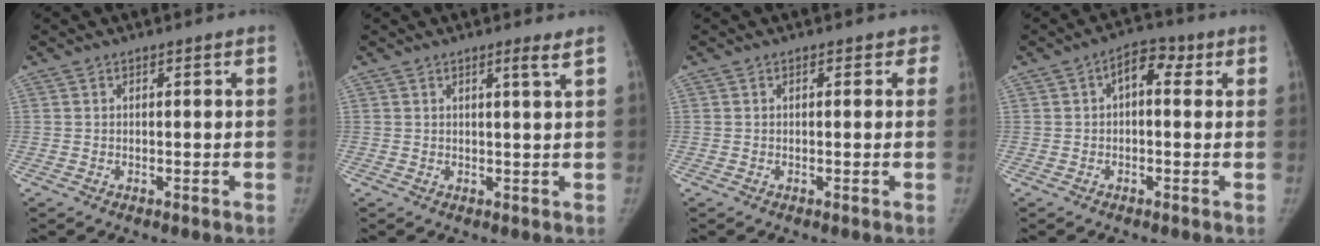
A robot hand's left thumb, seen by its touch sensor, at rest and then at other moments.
{"total": 2.1, "force": [1.3, -0.5, 1.6], "torque": [-0.027, -0.013, 0.022]}
{"total": 1.7, "force": [0.7, 1.2, 1.0], "torque": [0.012, 0.003, 0.001]}
{"total": 5.4, "force": [1.3, 3.2, 4.1], "torque": [-0.034, 0.017, 0.009]}